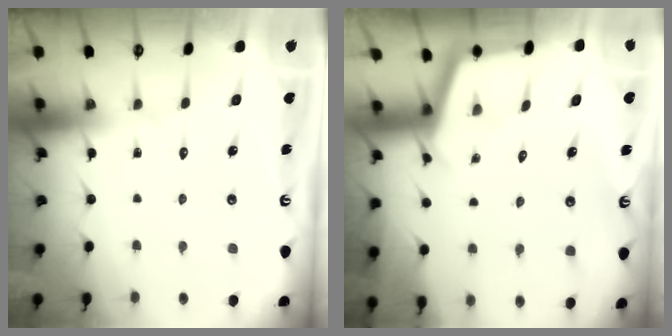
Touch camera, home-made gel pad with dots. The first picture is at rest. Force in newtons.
{"total": 2.1, "press": 2.1, "slide": 0.2}